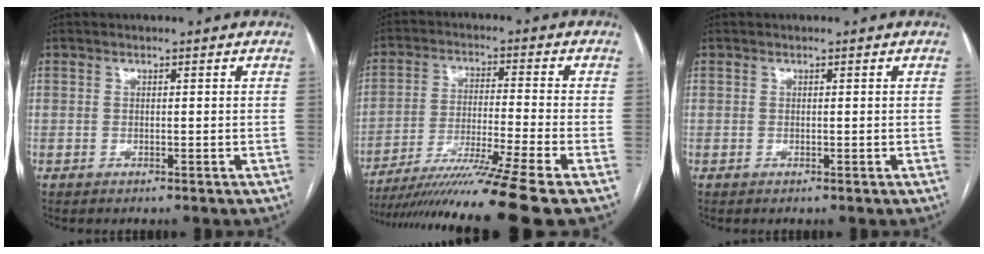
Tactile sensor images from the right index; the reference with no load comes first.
{"total": 16.2, "force": [-12.9, -3.5, 9.1], "torque": [-0.153, -0.040, -0.216]}
{"total": 0.0}